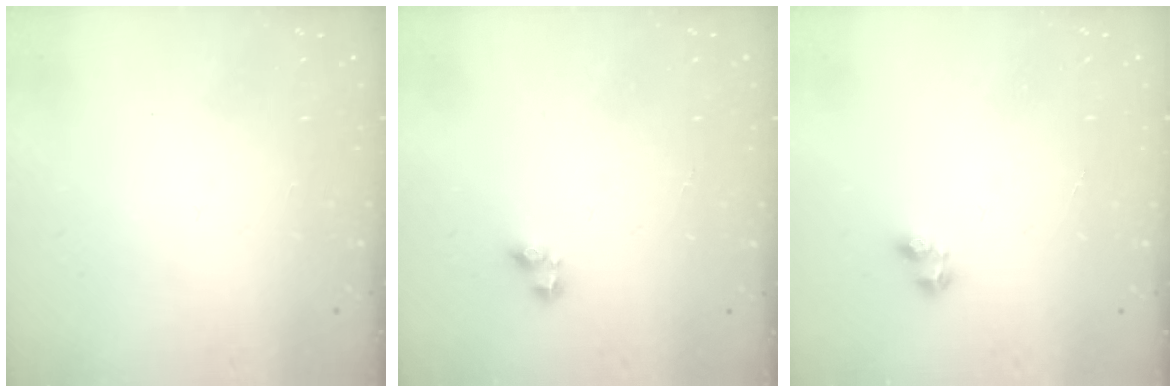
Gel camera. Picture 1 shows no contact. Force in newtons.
{"total": 3.8, "press": 3.8, "slide": 0.6}
{"total": 2.5, "press": 2.3, "slide": 0.9}